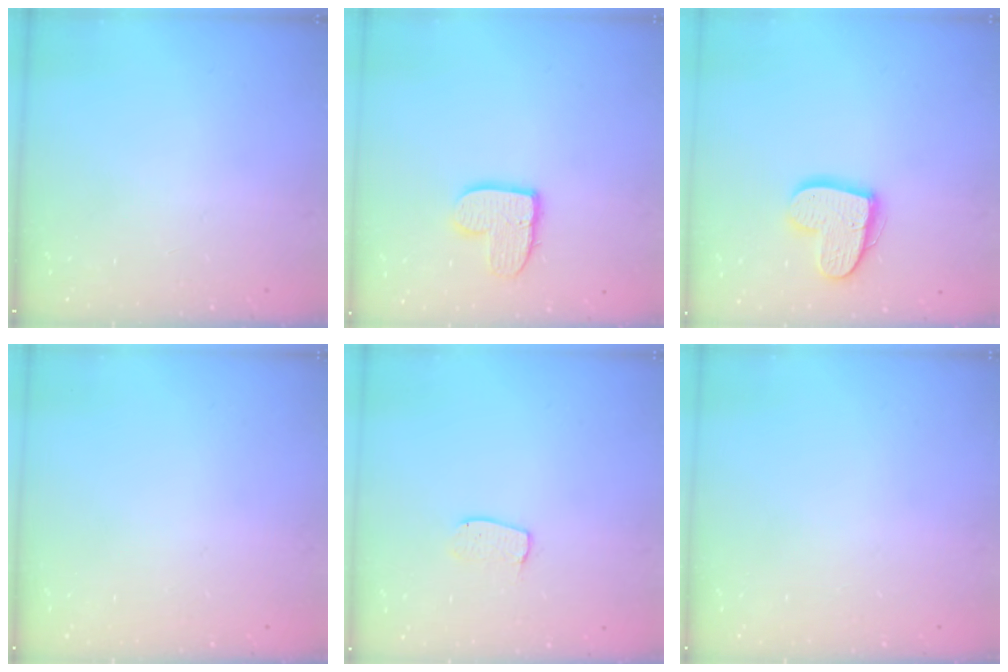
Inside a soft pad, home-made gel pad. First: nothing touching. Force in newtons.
{"total": 9.8, "press": 9.8, "slide": 0.5}
{"total": 13.9, "press": 13.9, "slide": 0.8}
{"total": 0.0}
{"total": 6.5, "press": 6.5, "slide": 0.5}
{"total": 0.0}